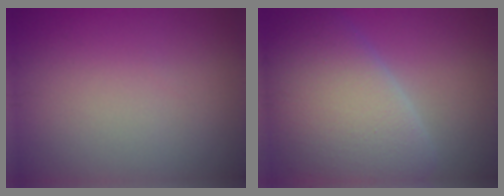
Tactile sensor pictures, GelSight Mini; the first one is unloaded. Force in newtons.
{"total": 8.4, "press": 8.4, "slide": 0.3}